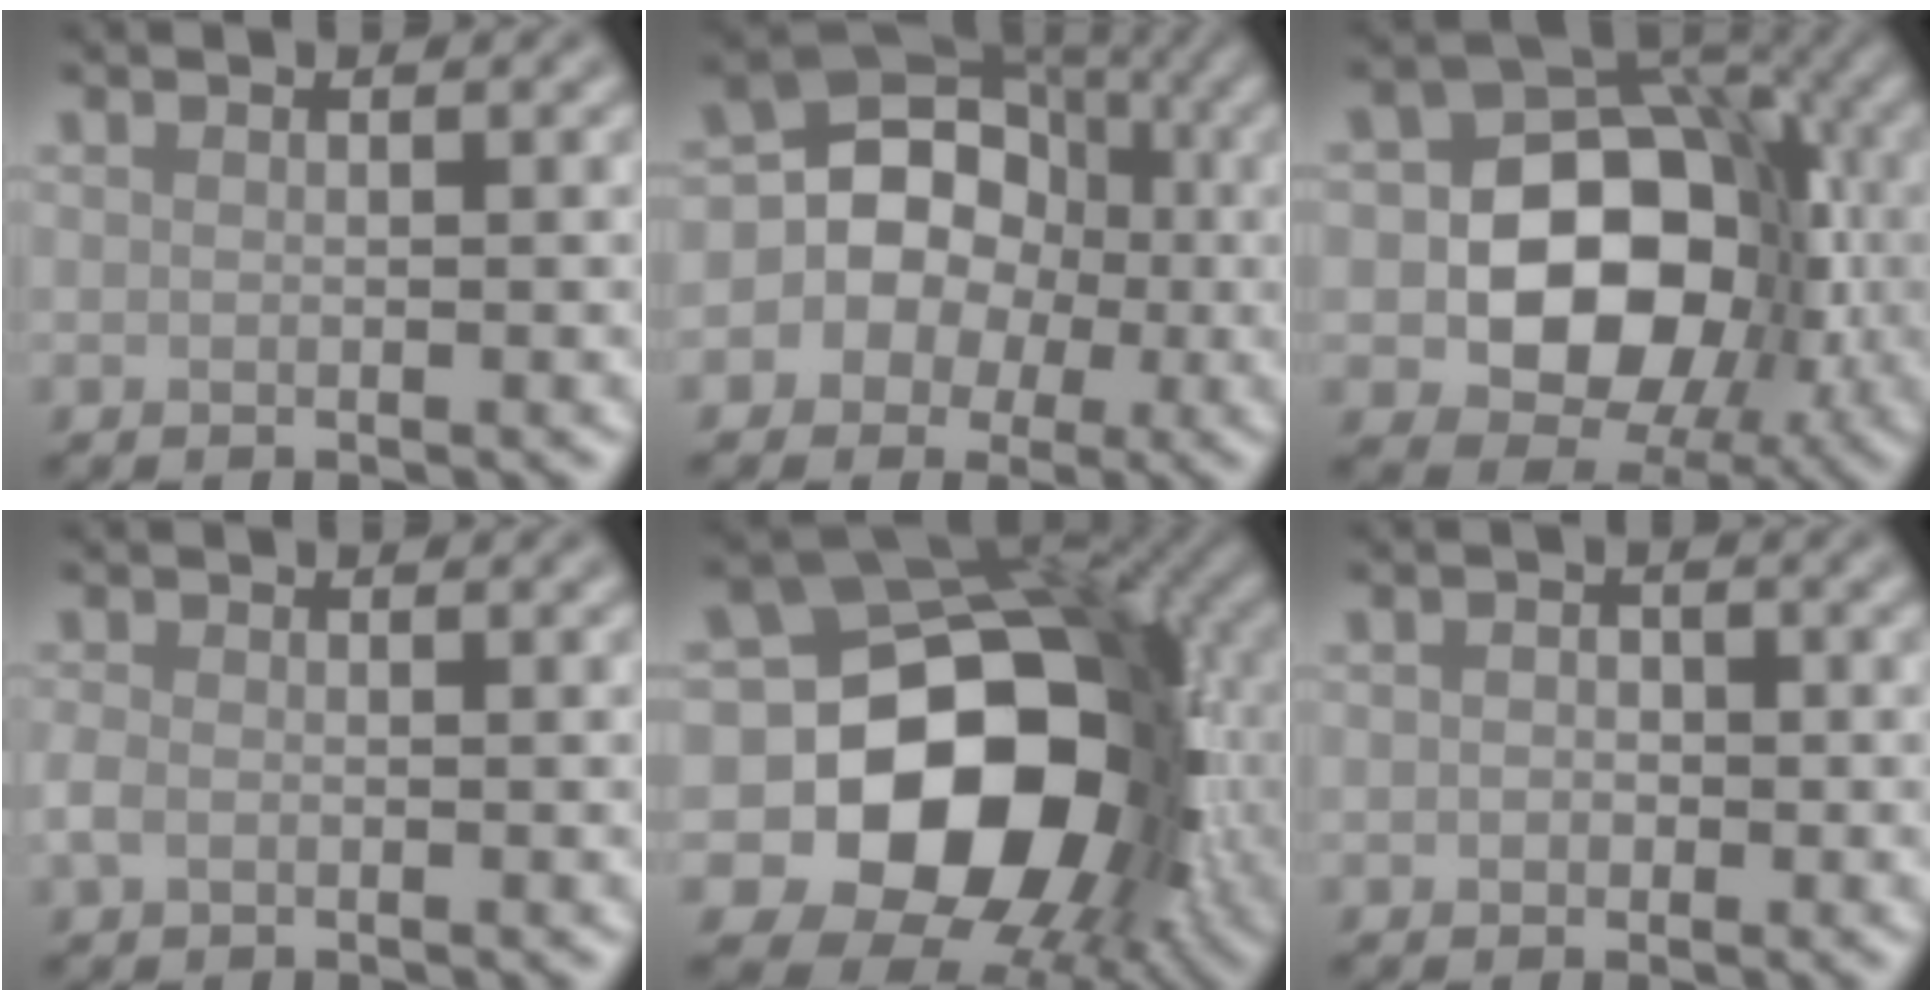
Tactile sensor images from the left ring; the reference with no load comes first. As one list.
[{"total": 11.9, "force": [-0.5, 10.9, 4.8], "torque": [-0.092, 0.052, -0.046]}, {"total": 11.0, "force": [-1.8, 8.2, 7.1], "torque": [-0.087, 0.011, -0.042]}, {"total": 1.4, "force": [-0.6, 0.9, 0.8], "torque": [-0.021, -0.001, -0.014]}, {"total": 17.3, "force": [-3.4, 13.1, 10.8], "torque": [-0.122, -0.002, -0.071]}, {"total": 1.2, "force": [-0.2, 1.0, 0.6], "torque": [-0.008, -0.003, -0.008]}]